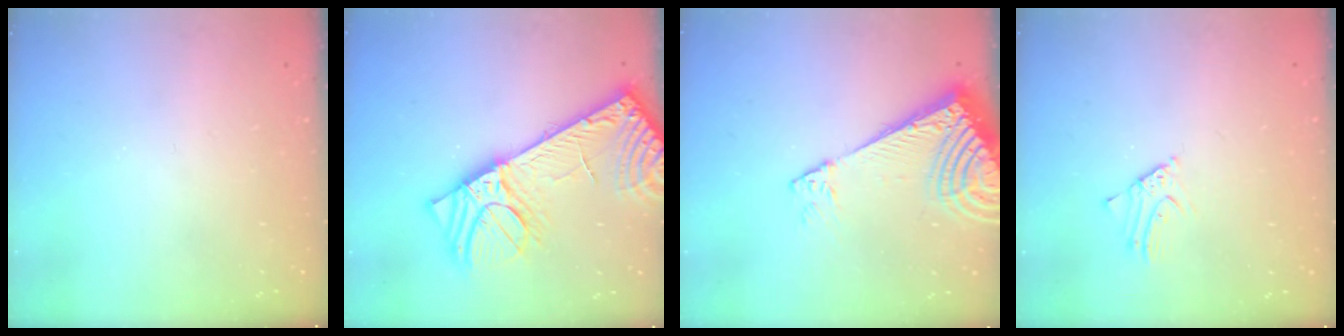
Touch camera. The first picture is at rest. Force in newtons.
{"total": 17.2, "press": 16.8, "slide": 3.2}
{"total": 10.5, "press": 10.4, "slide": 1.5}
{"total": 2.3, "press": 2.3, "slide": 0.1}